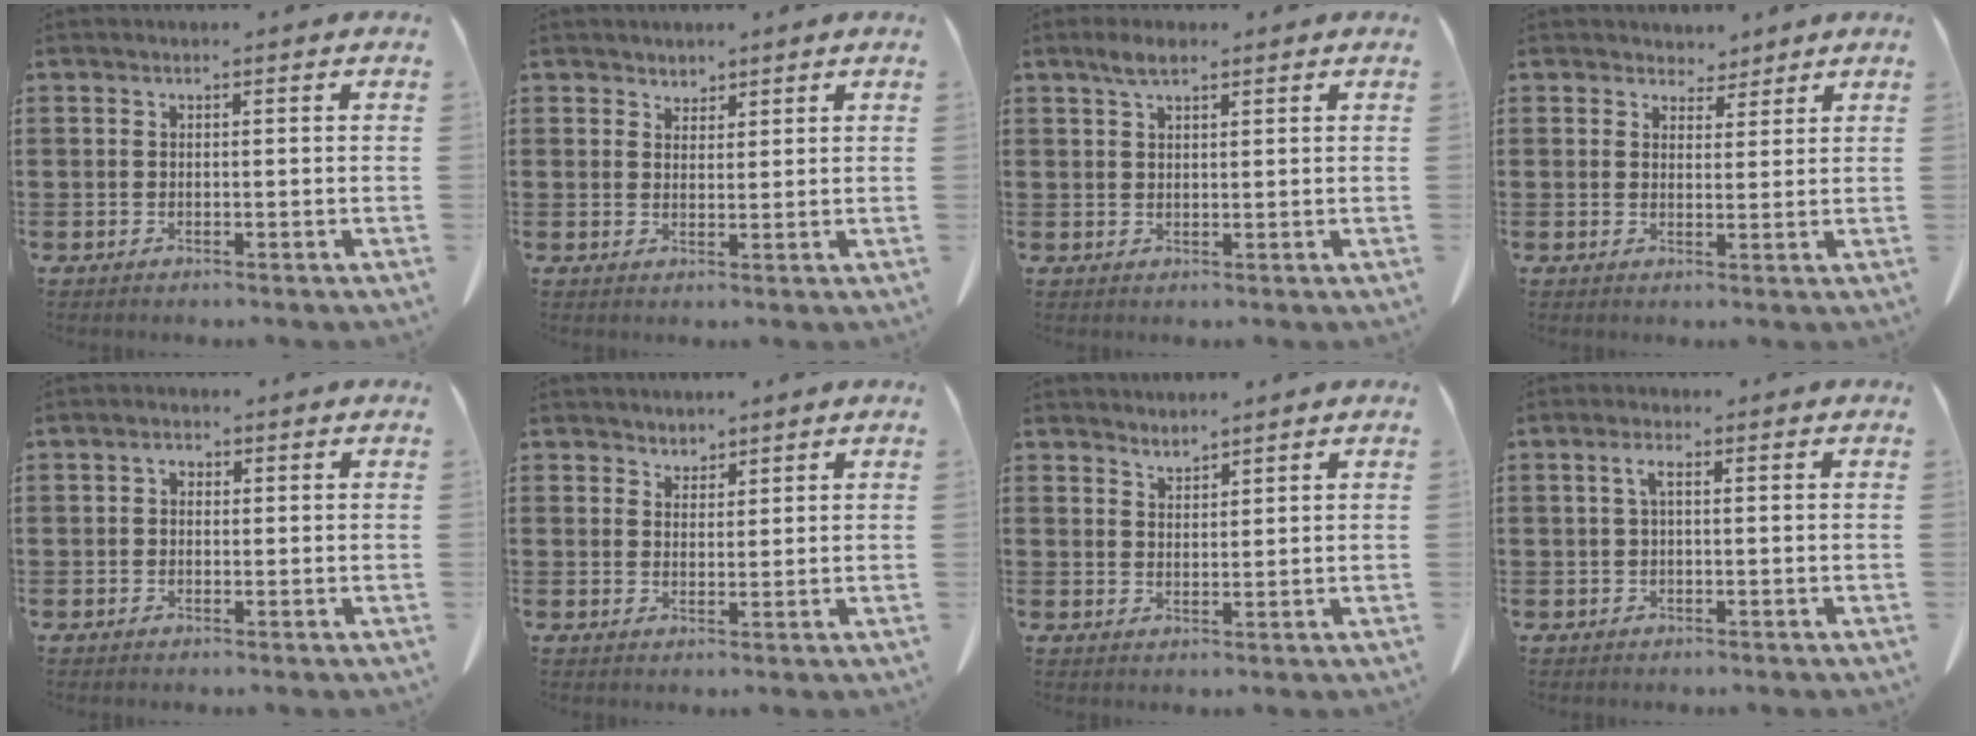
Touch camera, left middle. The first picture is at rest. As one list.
[{"total": 2.0, "force": [1.7, 0.9, -0.2], "torque": [-0.003, 0.003, 0.033]}, {"total": 2.8, "force": [2.0, 0.9, 1.8], "torque": [-0.041, 0.002, 0.036]}, {"total": 3.6, "force": [3.3, 1.5, 0.2], "torque": [-0.007, -0.005, 0.060]}, {"total": 1.4, "force": [0.1, 0.9, 1.0], "torque": [-0.023, 0.005, 0.002]}, {"total": 2.3, "force": [2.1, 0.9, -0.1], "torque": [-0.004, 0.001, 0.040]}, {"total": 2.2, "force": [2.2, 0.1, -0.2], "torque": [0.000, -0.006, 0.043]}, {"total": 2.1, "force": [0.2, 0.6, 2.1], "torque": [-0.041, 0.003, 0.003]}]